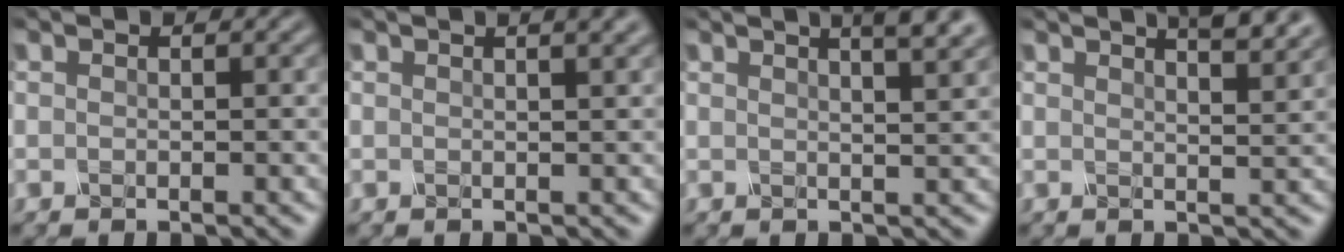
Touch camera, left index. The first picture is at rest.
{"total": 3.1, "force": [1.8, 1.2, 2.2], "torque": [-0.007, 0.012, 0.002]}
{"total": 5.5, "force": [3.5, 1.9, 3.9], "torque": [-0.023, 0.031, 0.015]}
{"total": 5.1, "force": [3.8, 1.5, 3.1], "torque": [-0.017, 0.023, 0.022]}